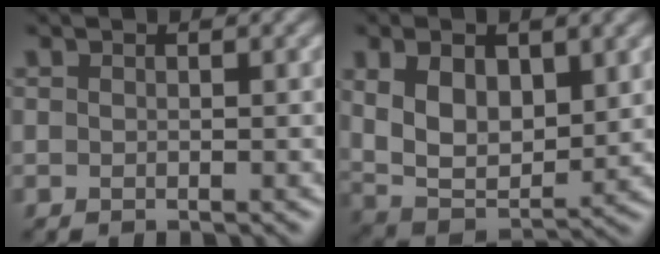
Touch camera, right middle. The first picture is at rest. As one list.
[{"total": 8.2, "force": [2.1, 4.4, 6.6], "torque": [-0.137, -0.008, 0.039]}]